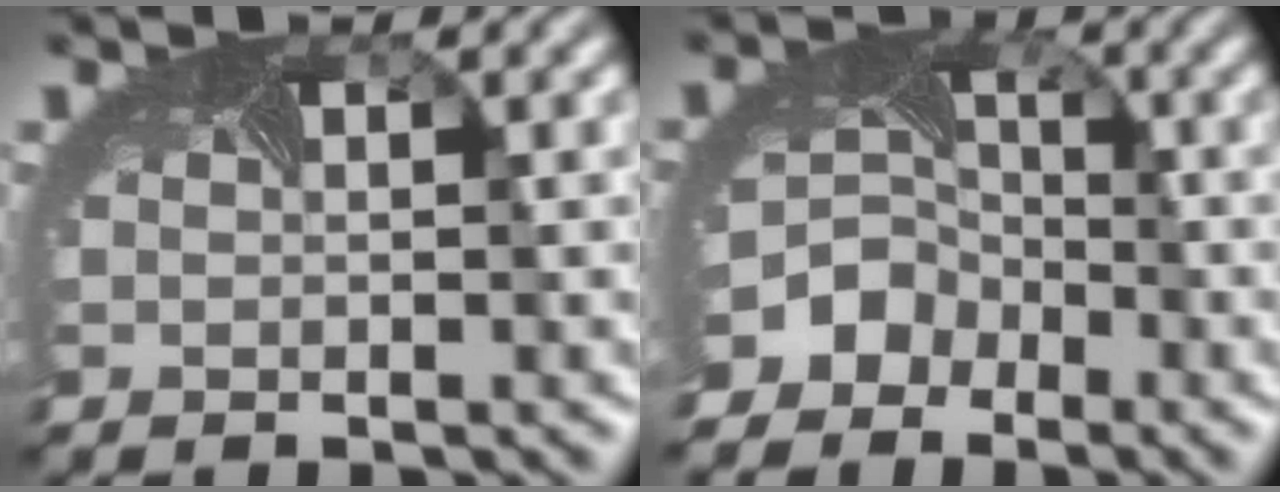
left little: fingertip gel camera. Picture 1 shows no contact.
{"total": 6.7, "force": [-3.9, 5.3, 1.5], "torque": [-0.019, -0.011, -0.063]}